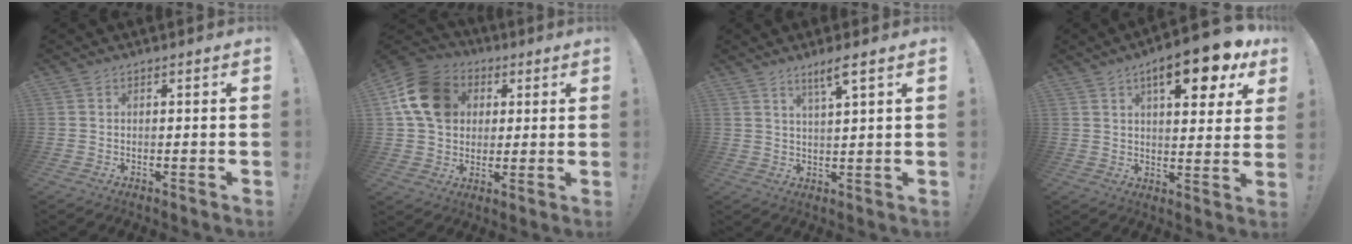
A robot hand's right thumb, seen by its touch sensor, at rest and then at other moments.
{"total": 16.6, "force": [4.6, 13.1, 9.0], "torque": [-0.146, -0.004, 0.093]}
{"total": 5.0, "force": [3.4, 0.0, 3.7], "torque": [-0.064, -0.013, 0.053]}
{"total": 14.0, "force": [7.4, 4.1, 11.2], "torque": [-0.153, -0.037, 0.112]}